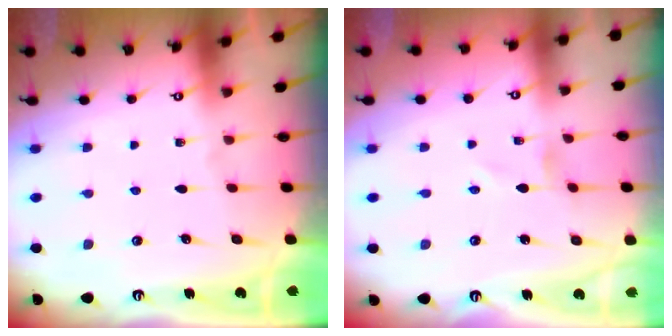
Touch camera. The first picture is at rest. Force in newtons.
{"total": 0.0}